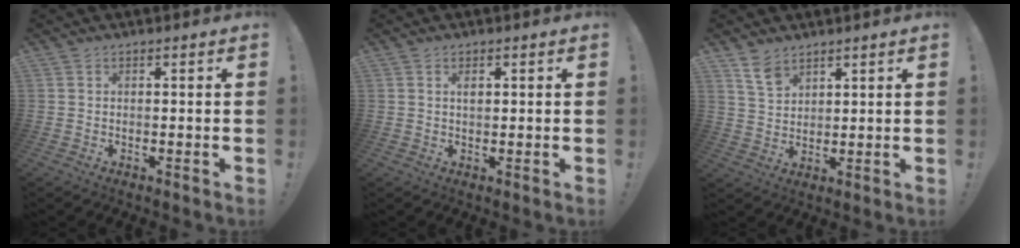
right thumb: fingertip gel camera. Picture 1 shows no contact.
{"total": 1.4, "force": [0.5, 0.8, 1.1], "torque": [-0.009, -0.002, 0.006]}
{"total": 6.8, "force": [5.0, 3.7, 2.7], "torque": [-0.045, -0.028, 0.096]}